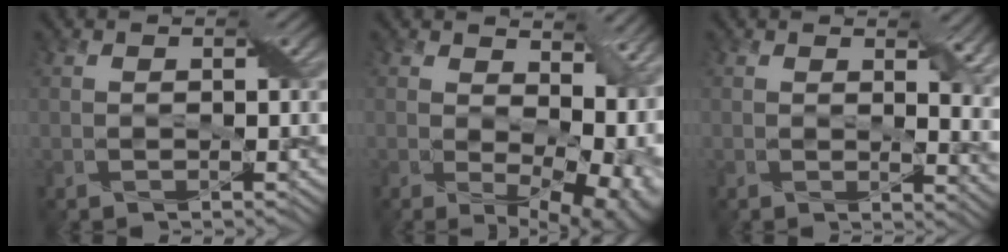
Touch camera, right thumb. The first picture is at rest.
{"total": 14.9, "force": [1.9, 9.1, 11.7], "torque": [-0.142, -0.018, 0.082]}
{"total": 5.5, "force": [1.8, 2.3, 4.7], "torque": [-0.066, -0.012, 0.036]}